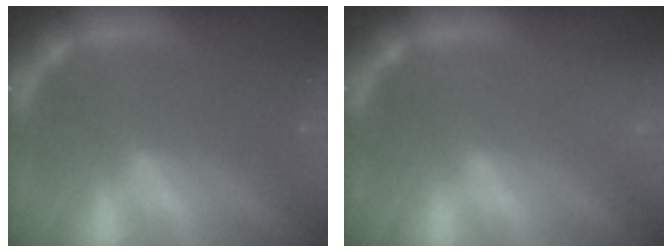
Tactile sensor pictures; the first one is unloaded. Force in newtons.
{"total": 3.0}